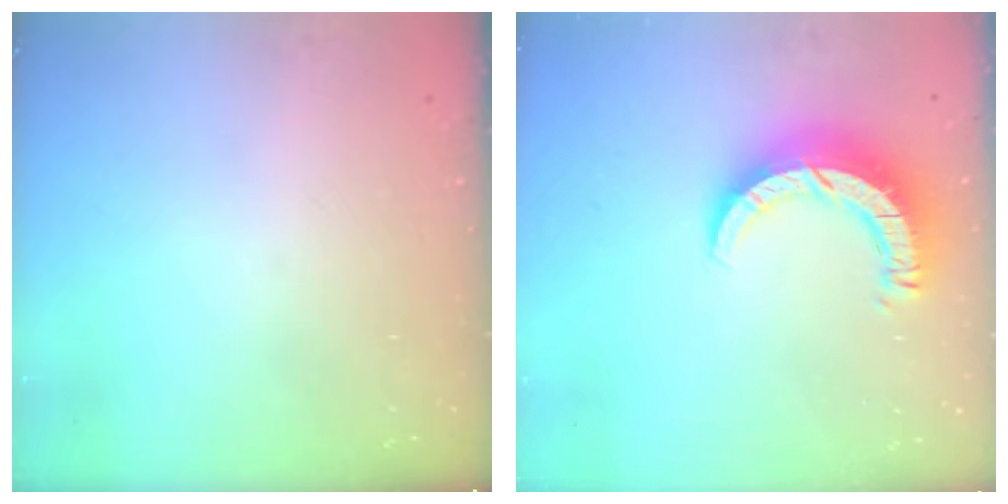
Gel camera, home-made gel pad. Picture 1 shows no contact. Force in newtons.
{"total": 10.3, "press": 10.2, "slide": 1.0}